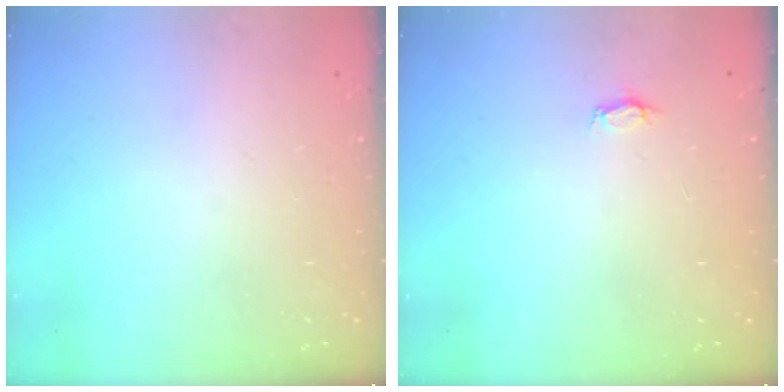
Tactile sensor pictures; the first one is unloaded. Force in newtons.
{"total": 2.9, "press": 2.9, "slide": 0.4}